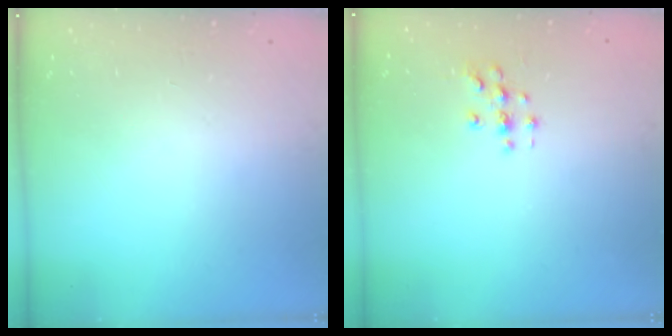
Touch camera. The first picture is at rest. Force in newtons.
{"total": 3.9, "press": 3.8, "slide": 0.5}